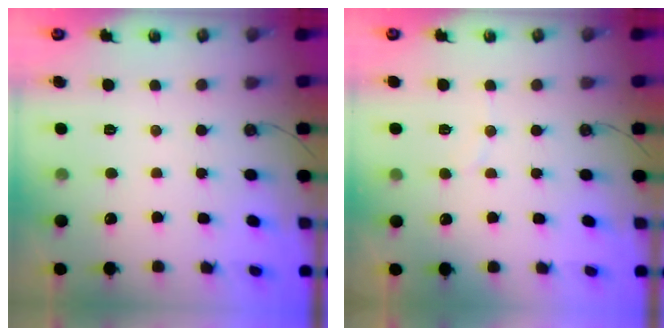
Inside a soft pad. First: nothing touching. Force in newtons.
{"total": 3.2, "press": 3.2, "slide": 0.3}